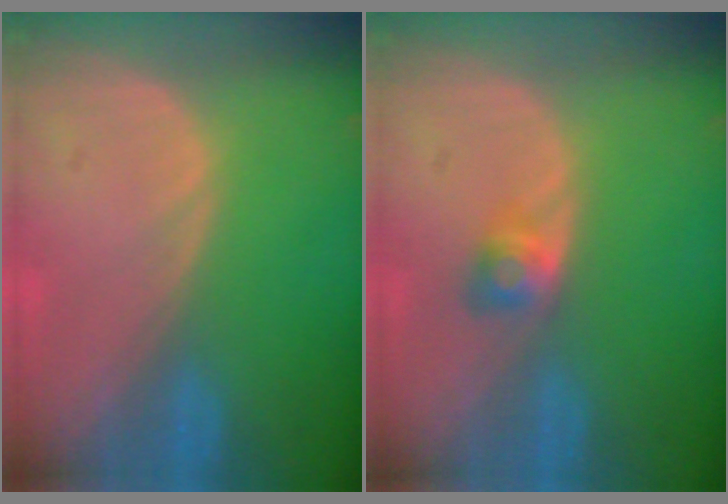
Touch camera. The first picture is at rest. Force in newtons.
{"total": 2.7, "press": 2.4, "slide": 1.1}